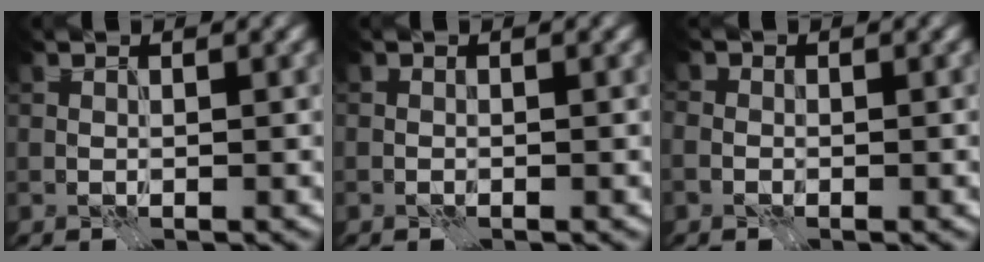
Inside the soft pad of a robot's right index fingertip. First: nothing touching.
{"total": 0.0}
{"total": 0.8, "force": [-0.4, 0.7, 0.2], "torque": [0.000, -0.001, -0.005]}